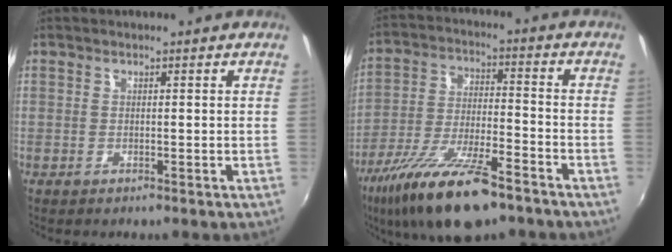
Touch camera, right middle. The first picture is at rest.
{"total": 17.4, "force": [-11.9, 4.9, 11.6], "torque": [-0.231, -0.035, -0.211]}